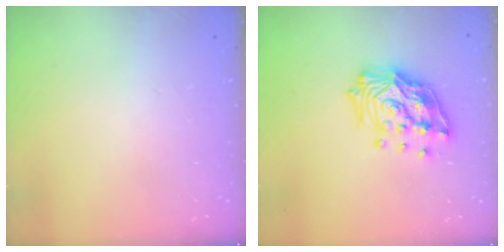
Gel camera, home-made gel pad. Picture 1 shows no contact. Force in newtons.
{"total": 17.7, "press": 17.6, "slide": 2.0}